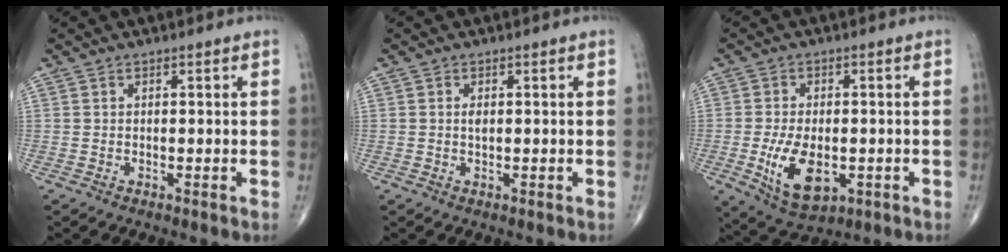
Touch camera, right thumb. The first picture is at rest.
{"total": 1.1, "force": [0.2, 0.6, 1.0], "torque": [-0.017, -0.001, 0.003]}
{"total": 10.4, "force": [-2.4, 5.7, 8.3], "torque": [-0.142, -0.008, -0.027]}